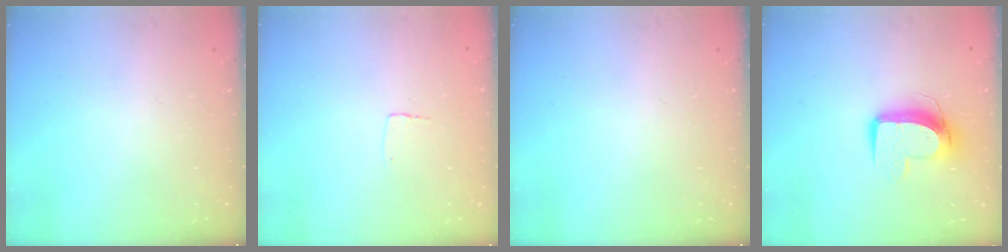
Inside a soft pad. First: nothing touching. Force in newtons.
{"total": 2.6, "press": 2.6, "slide": 0.1}
{"total": 0.0}
{"total": 10.3, "press": 10.3, "slide": 0.8}